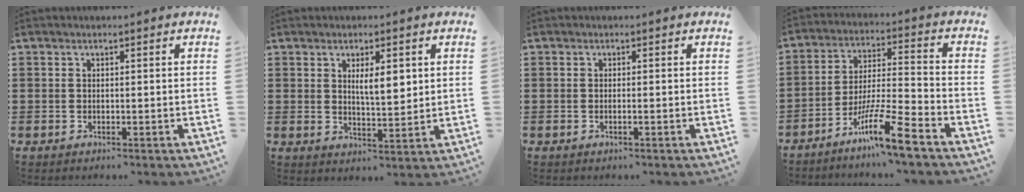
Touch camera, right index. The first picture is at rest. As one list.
[{"total": 4.8, "force": [1.5, 1.5, 4.3], "torque": [-0.071, -0.002, 0.020]}, {"total": 0.7, "force": [-0.3, -0.1, 0.6], "torque": [-0.010, -0.003, -0.004]}, {"total": 10.2, "force": [-7.2, 0.7, 7.2], "torque": [-0.143, 0.001, -0.140]}]